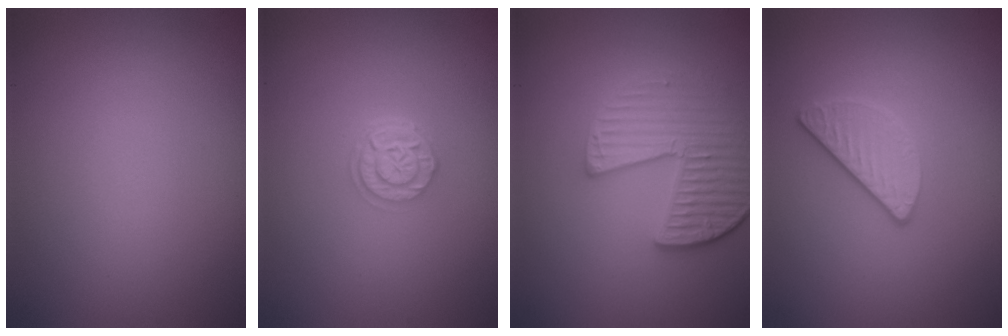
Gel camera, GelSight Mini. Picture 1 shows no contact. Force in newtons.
{"total": 2.6, "press": 2.1, "slide": 1.5}
{"total": 3.9, "press": 3.5, "slide": 1.6}
{"total": 2.5, "press": 2.4, "slide": 0.8}